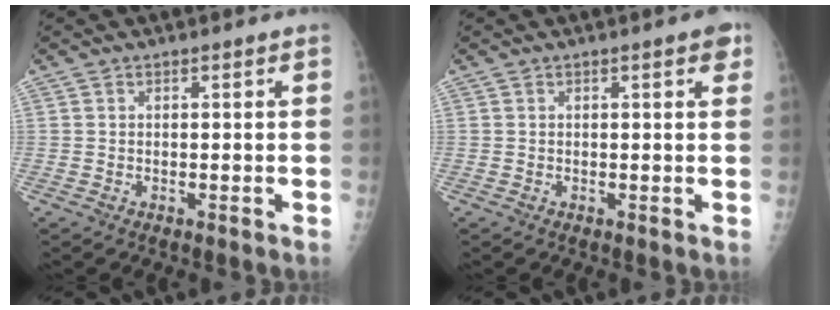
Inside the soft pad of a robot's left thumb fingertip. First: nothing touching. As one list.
[{"total": 2.4, "force": [1.2, 0.7, 1.9], "torque": [-0.017, -0.001, 0.011]}]